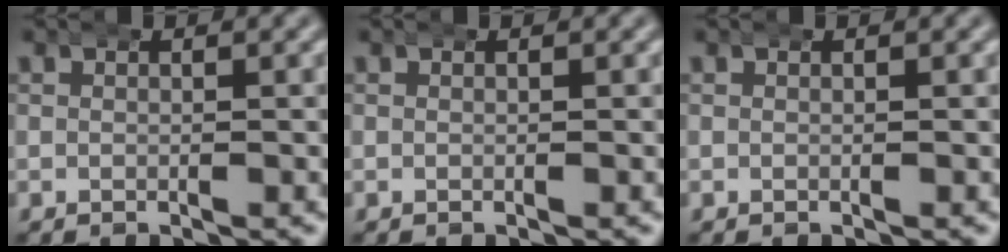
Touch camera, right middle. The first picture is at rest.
{"total": 0.0}
{"total": 0.0}